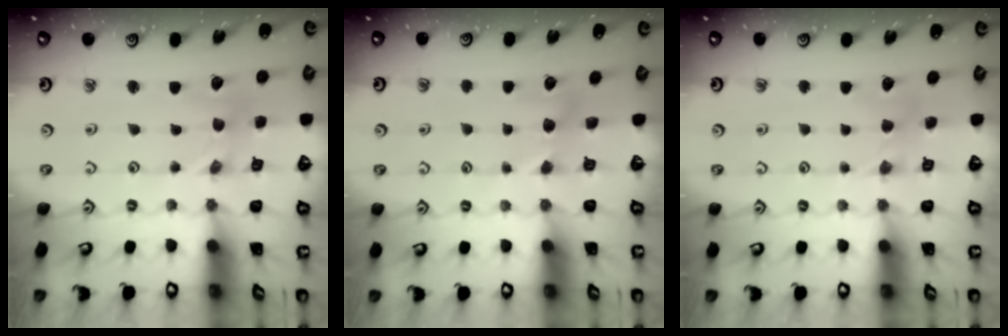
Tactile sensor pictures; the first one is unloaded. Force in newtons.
{"total": 2.8, "press": 2.8, "slide": 0.5}
{"total": 2.9, "press": 2.8, "slide": 0.5}